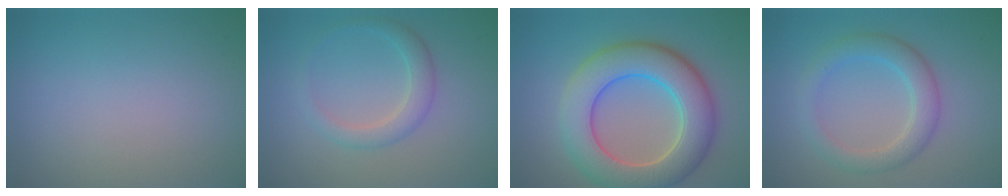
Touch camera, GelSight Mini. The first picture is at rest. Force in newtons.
{"total": 2.4, "press": 2.4, "slide": 0.1}
{"total": 9.2, "press": 9.2, "slide": 0.4}
{"total": 3.5, "press": 3.5, "slide": 0.2}